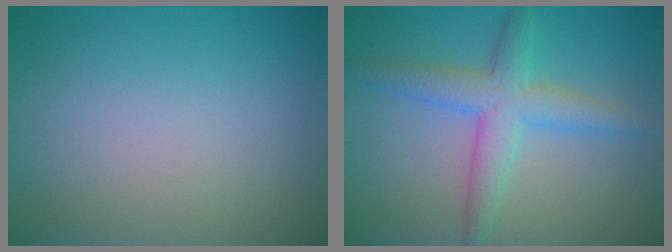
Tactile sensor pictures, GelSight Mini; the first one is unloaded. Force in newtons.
{"total": 4.4, "press": 4.4, "slide": 0.2}